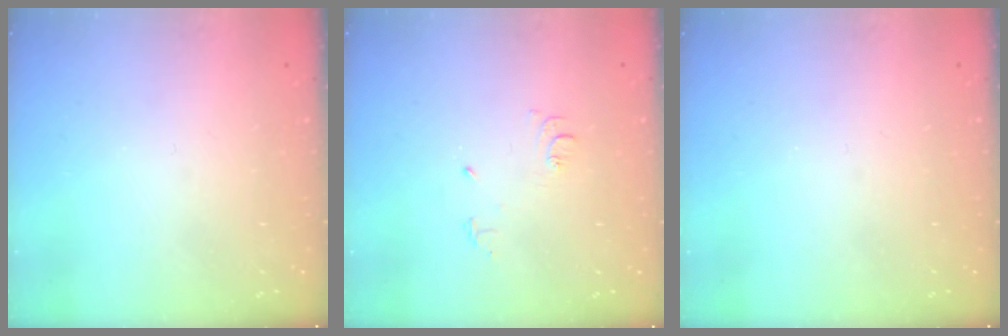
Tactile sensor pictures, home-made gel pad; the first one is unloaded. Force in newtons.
{"total": 6.4, "press": 6.4, "slide": 0.6}
{"total": 0.0}